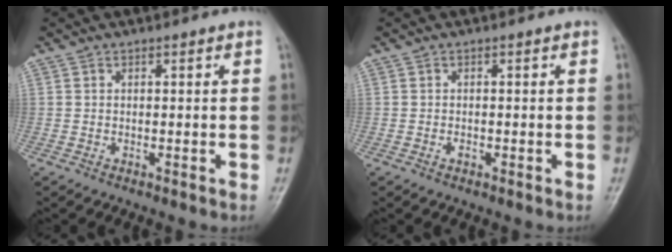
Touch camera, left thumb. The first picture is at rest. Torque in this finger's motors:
{"motor_torque": [-0.19, 0.10, 0.18, 0.03, 0.00]}